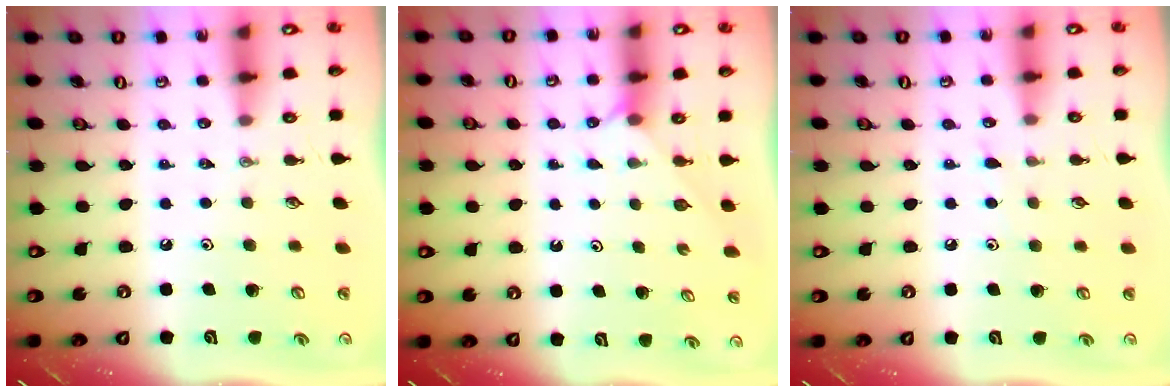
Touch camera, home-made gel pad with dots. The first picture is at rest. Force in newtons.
{"total": 2.0, "press": 1.9, "slide": 0.4}
{"total": 4.2, "press": 4.2, "slide": 0.4}